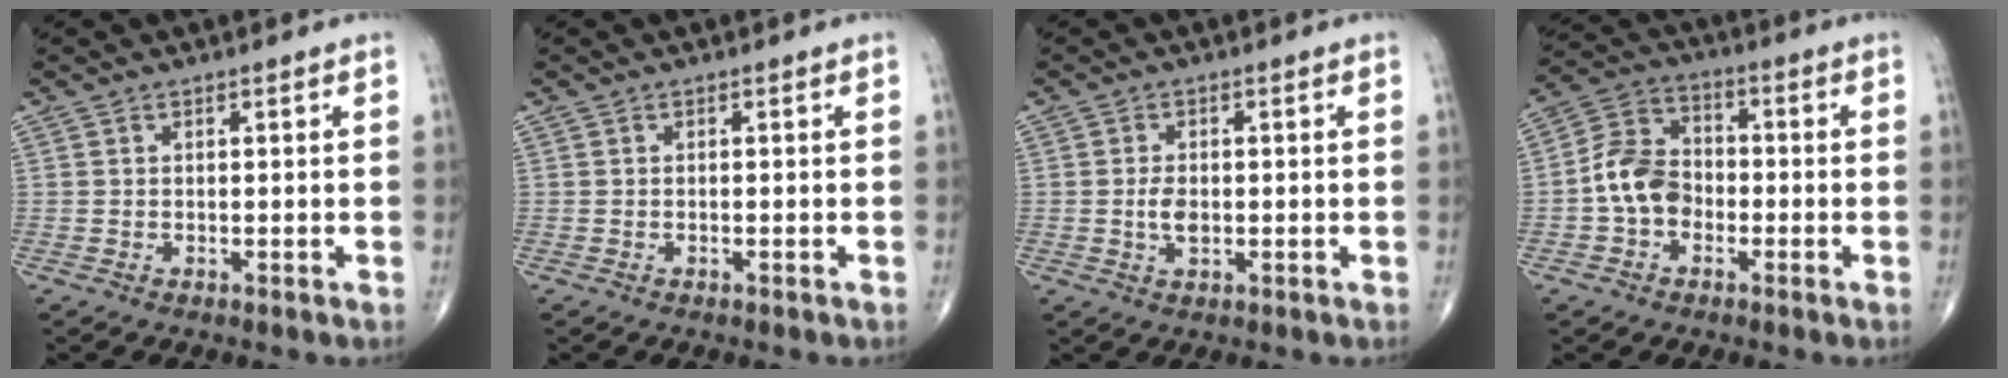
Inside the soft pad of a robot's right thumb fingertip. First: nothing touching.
{"total": 0.0}
{"total": 3.1, "force": [-0.3, 1.8, 2.6], "torque": [-0.045, 0.000, -0.006]}
{"total": 8.9, "force": [-2.1, 6.7, 5.5], "torque": [-0.086, 0.036, -0.053]}